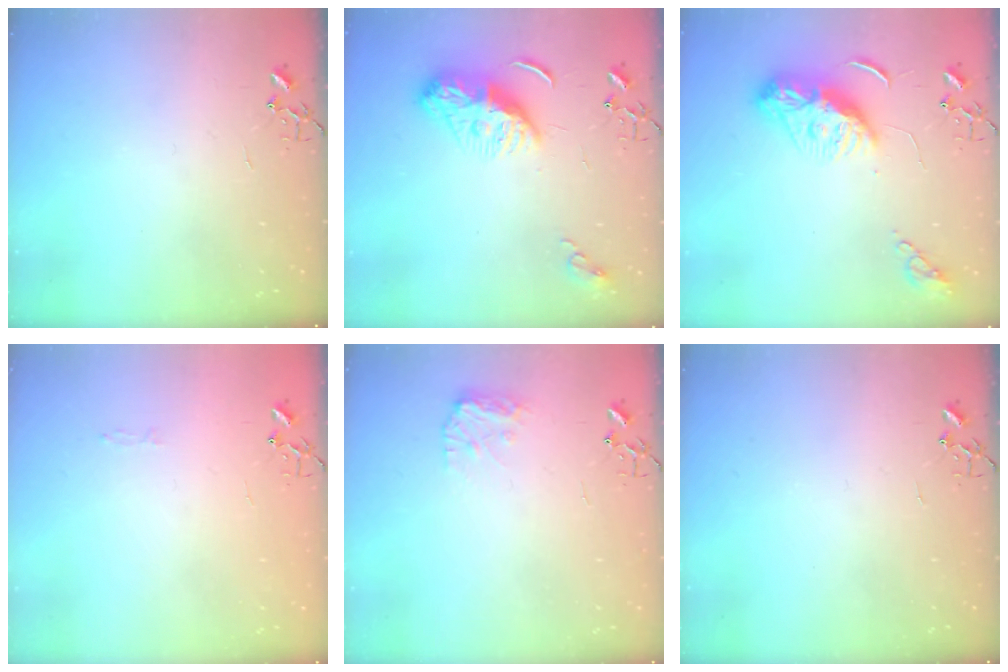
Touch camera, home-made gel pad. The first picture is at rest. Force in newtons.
{"total": 9.6, "press": 9.6, "slide": 1.0}
{"total": 10.9, "press": 10.8, "slide": 1.0}
{"total": 2.6, "press": 2.6, "slide": 0.3}
{"total": 8.7, "press": 8.7, "slide": 0.5}
{"total": 0.0}